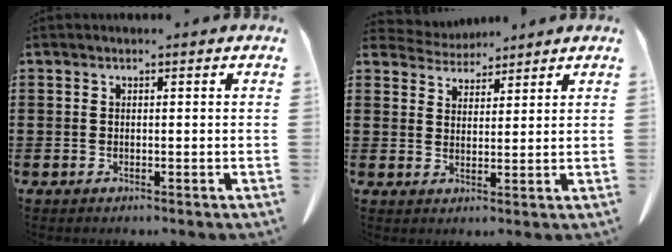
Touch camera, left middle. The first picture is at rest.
{"total": 3.5, "force": [3.3, 1.1, 0.1], "torque": [-0.015, -0.010, 0.059]}